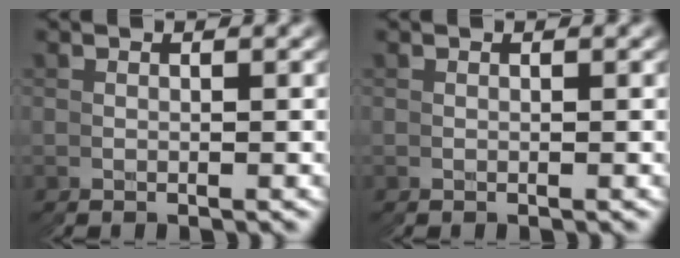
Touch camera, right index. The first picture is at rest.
{"total": 0.0}